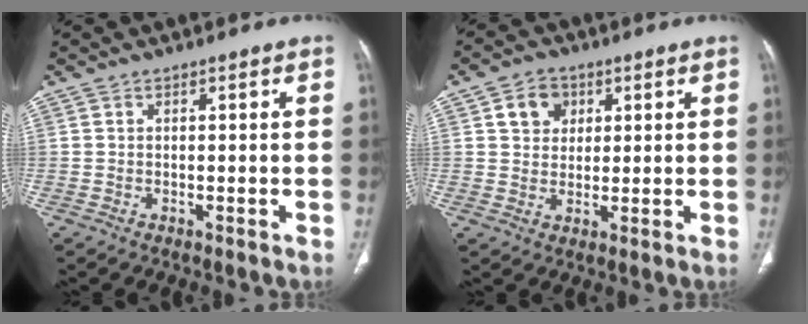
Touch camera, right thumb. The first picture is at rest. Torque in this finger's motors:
{"motor_torque": [-0.08, 0.93, 0.54, -0.42, 0.01]}